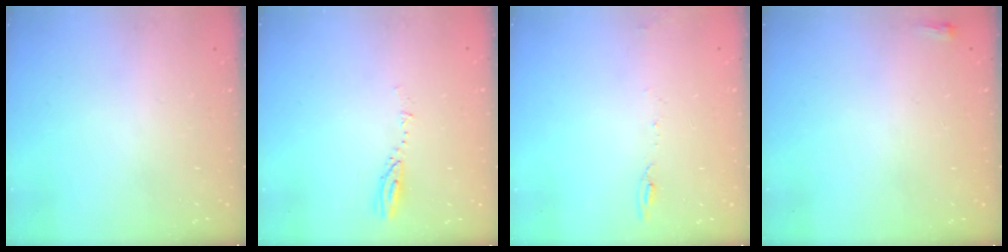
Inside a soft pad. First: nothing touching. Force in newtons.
{"total": 2.9, "press": 2.9, "slide": 0.3}
{"total": 5.6, "press": 5.5, "slide": 0.7}
{"total": 2.1, "press": 2.0, "slide": 0.5}